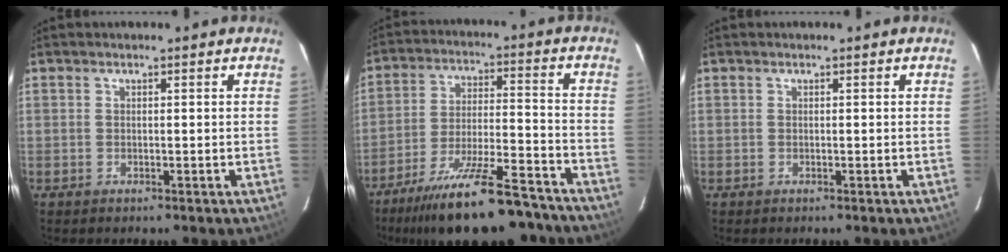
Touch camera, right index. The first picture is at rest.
{"total": 21.8, "force": [-18.1, 4.7, 11.3], "torque": [-0.205, -0.023, -0.268]}
{"total": 0.0}